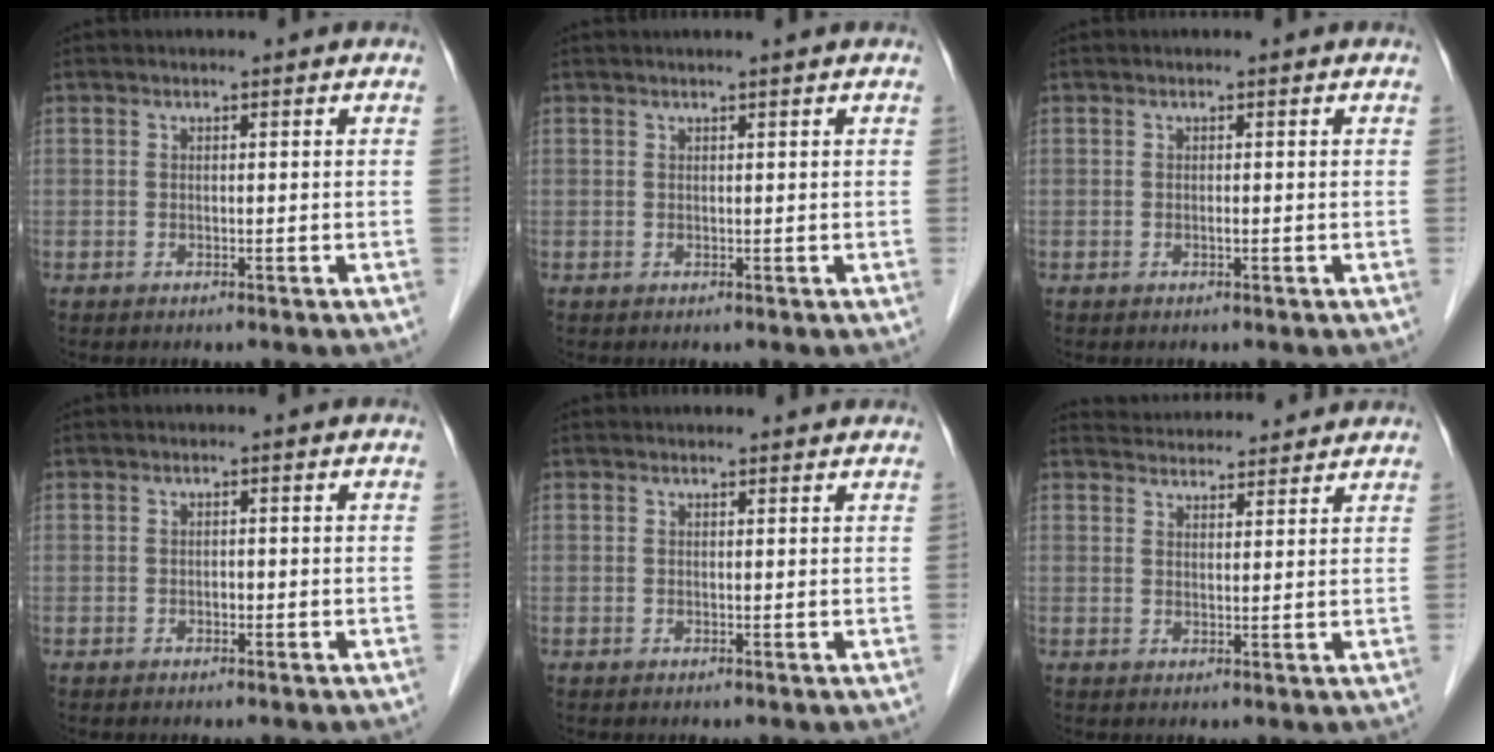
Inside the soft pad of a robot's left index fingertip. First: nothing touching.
{"total": 1.4, "force": [1.1, -0.4, 0.8], "torque": [-0.015, 0.008, 0.027]}
{"total": 0.0}
{"total": 0.5, "force": [-0.2, 0.3, 0.4], "torque": [-0.007, 0.002, -0.005]}
{"total": 3.6, "force": [3.5, 0.4, 0.7], "torque": [-0.014, 0.016, 0.036]}
{"total": 8.6, "force": [8.4, 1.1, 1.2], "torque": [-0.020, 0.027, 0.113]}